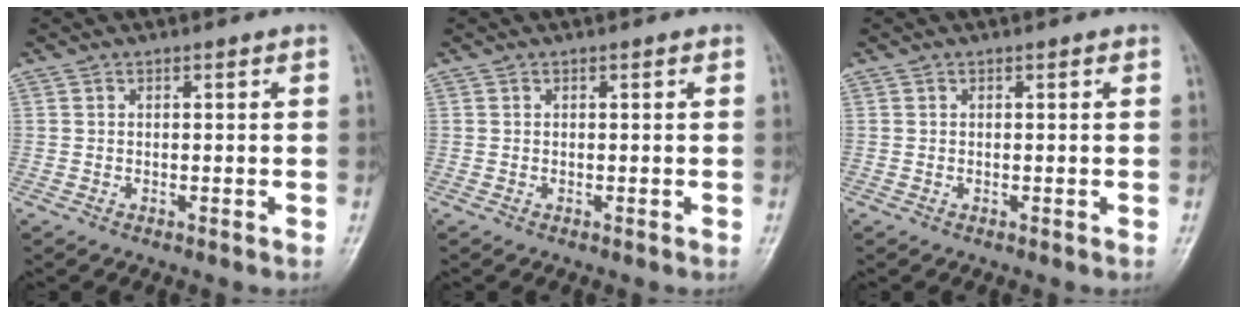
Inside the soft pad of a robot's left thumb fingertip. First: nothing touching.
{"total": 0.0}
{"total": 0.0}